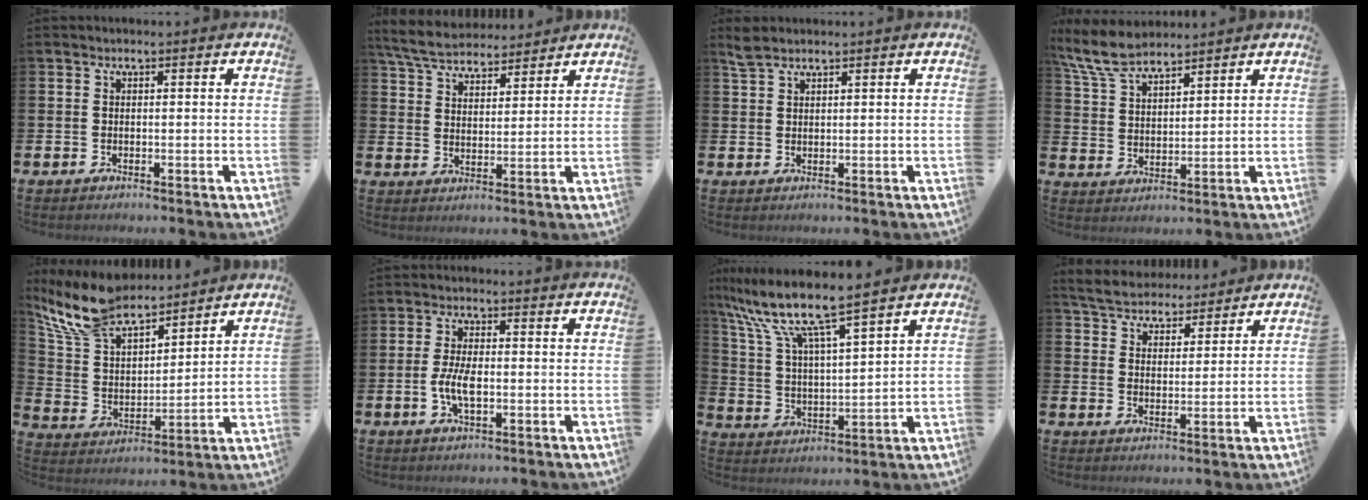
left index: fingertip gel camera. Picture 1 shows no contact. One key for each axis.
{"total": 6.5, "fx": 6.2, "fy": 1.7, "fz": 1.3, "tx": -0.053, "ty": -0.022, "tz": 0.114}
{"total": 2.4, "fx": 2.1, "fy": 0.9, "fz": 0.9, "tx": -0.008, "ty": -0.002, "tz": 0.036}
{"total": 7.4, "fx": 6.7, "fy": 1.9, "fz": 2.5, "tx": -0.076, "ty": -0.017, "tz": 0.126}
{"total": 10.7, "fx": 9.4, "fy": 3.7, "fz": 3.5, "tx": -0.117, "ty": -0.046, "tz": 0.173}
{"total": 4.5, "fx": -0.7, "fy": 1.9, "fz": 4.0, "tx": -0.081, "ty": -0.002, "tz": -0.018}
{"total": 9.1, "fx": 8.0, "fy": 0.6, "fz": 4.3, "tx": -0.119, "ty": -0.051, "tz": 0.133}
{"total": 5.3, "fx": 5.2, "fy": 1.2, "fz": 0.0, "tx": -0.029, "ty": -0.027, "tz": 0.094}